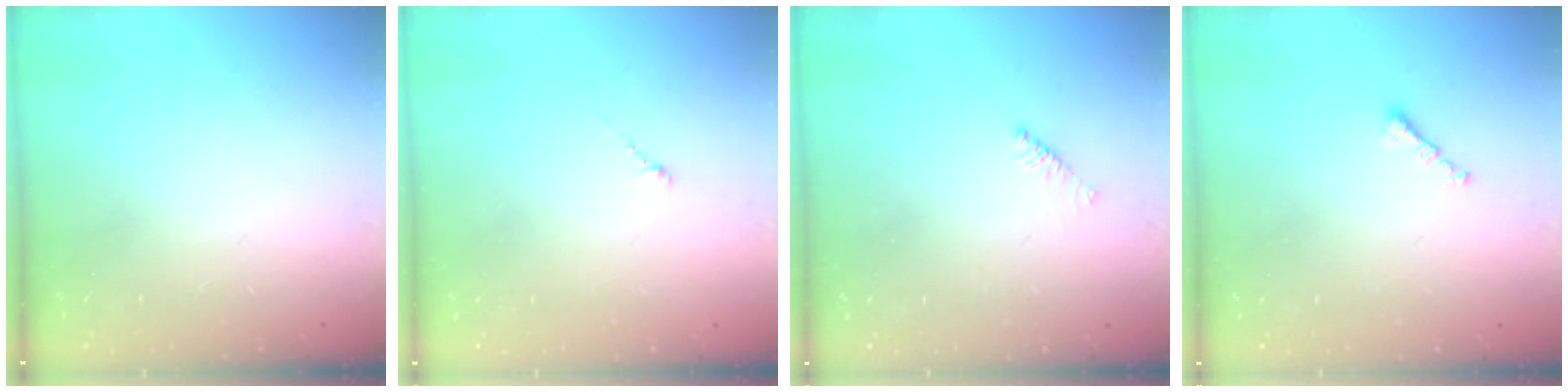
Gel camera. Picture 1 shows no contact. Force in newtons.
{"total": 0.8, "press": 0.6, "slide": 0.4}
{"total": 4.1, "press": 4.0, "slide": 0.6}
{"total": 0.7, "press": 0.6, "slide": 0.4}